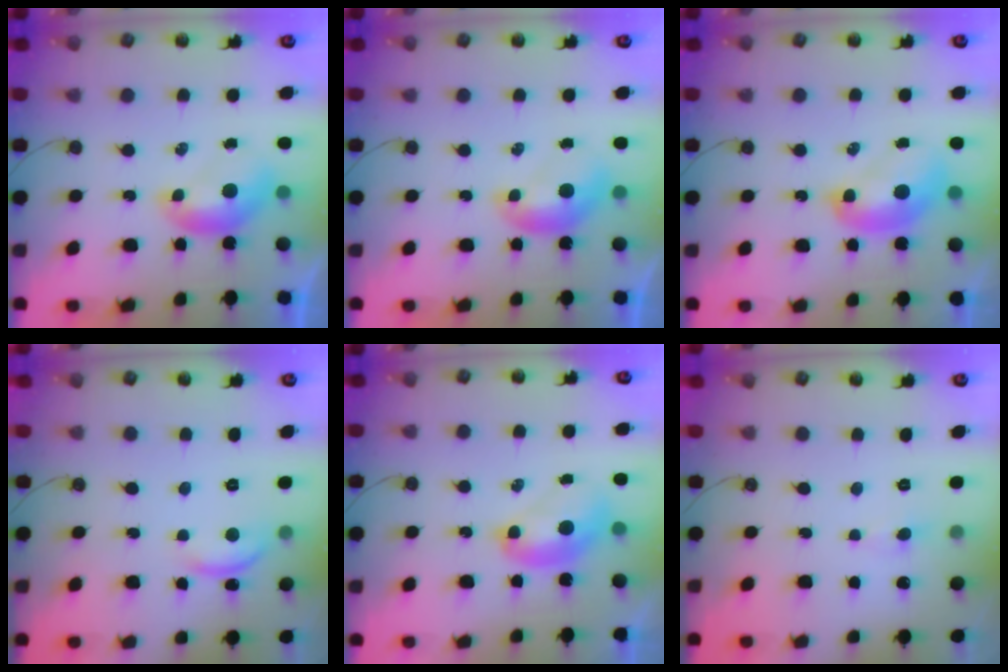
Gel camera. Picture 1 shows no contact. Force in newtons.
{"total": 0.0}
{"total": 3.2, "press": 3.1, "slide": 0.6}
{"total": 2.7, "press": 2.6, "slide": 0.4}
{"total": 2.6, "press": 2.6, "slide": 0.1}
{"total": 0.7, "press": 0.5, "slide": 0.5}